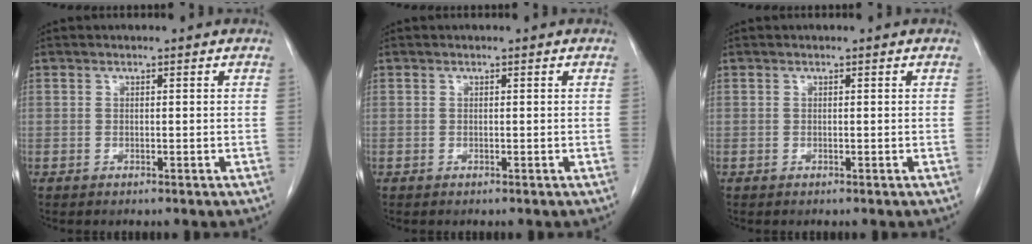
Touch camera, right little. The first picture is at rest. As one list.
[{"total": 0.0}, {"total": 0.0}]